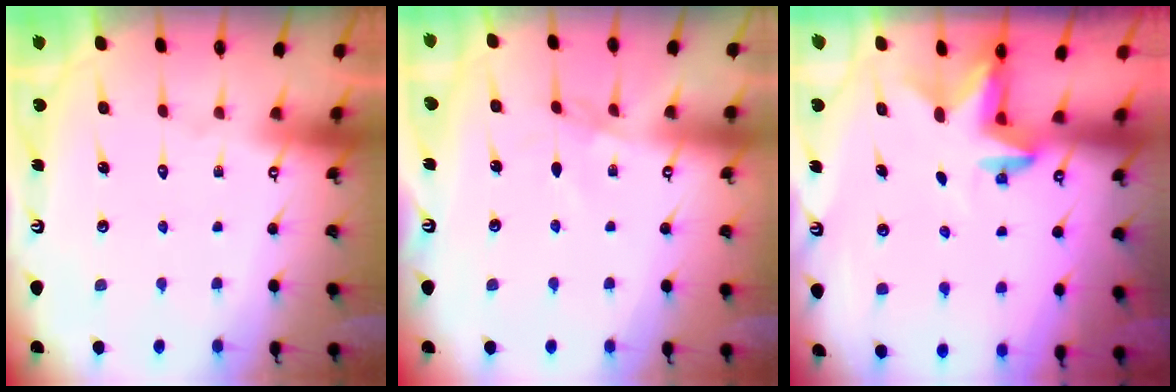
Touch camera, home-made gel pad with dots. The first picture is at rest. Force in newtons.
{"total": 2.3, "press": 2.3, "slide": 0.4}
{"total": 2.5, "press": 2.5, "slide": 0.4}